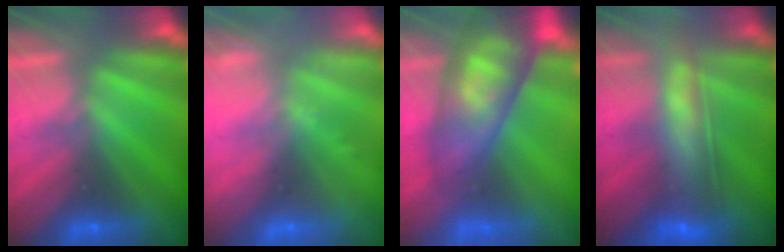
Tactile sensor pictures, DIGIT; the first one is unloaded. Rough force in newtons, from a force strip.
{"total": 2.3}
{"total": 8.8}
{"total": 6.6}